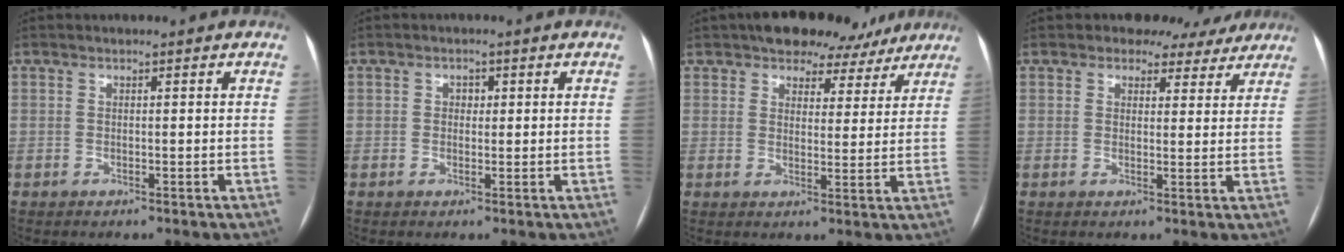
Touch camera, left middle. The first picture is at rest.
{"total": 1.4, "force": [0.3, 1.1, 0.8], "torque": [-0.010, 0.004, 0.004]}
{"total": 10.6, "force": [8.7, 5.2, 3.3], "torque": [-0.018, 0.017, 0.105]}
{"total": 6.1, "force": [5.1, 3.3, 0.7], "torque": [0.002, 0.005, 0.049]}